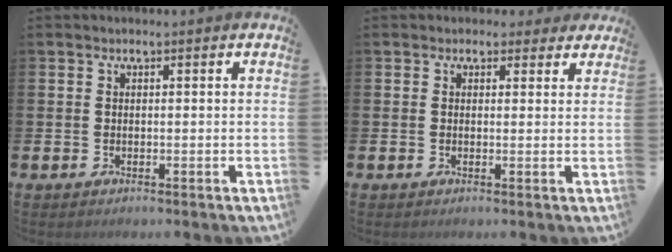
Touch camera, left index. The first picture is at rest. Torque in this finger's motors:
{"motor_torque": [1.58, -0.56, 0.18, 0.07]}